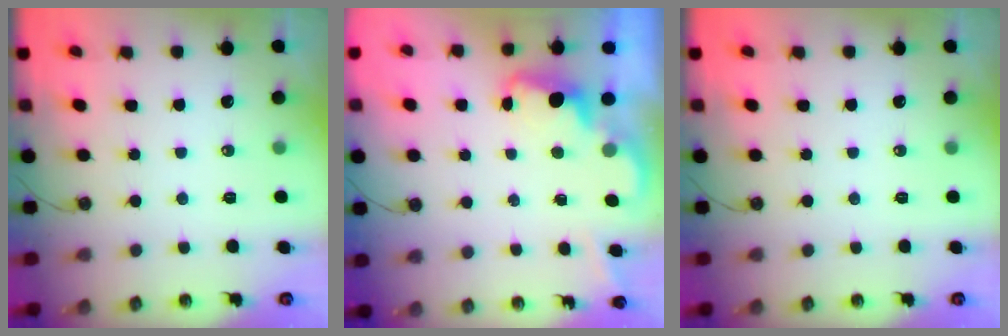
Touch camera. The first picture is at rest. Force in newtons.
{"total": 2.0, "press": 1.9, "slide": 0.5}
{"total": 0.0}